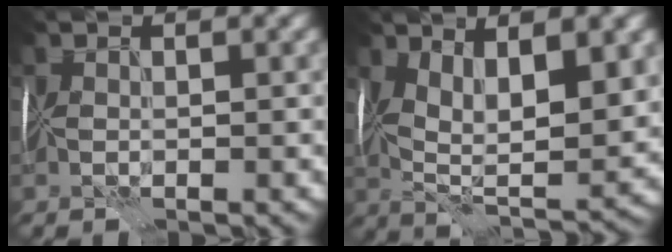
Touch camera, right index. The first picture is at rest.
{"total": 10.4, "force": [2.6, 4.4, 9.1], "torque": [-0.159, -0.005, 0.040]}